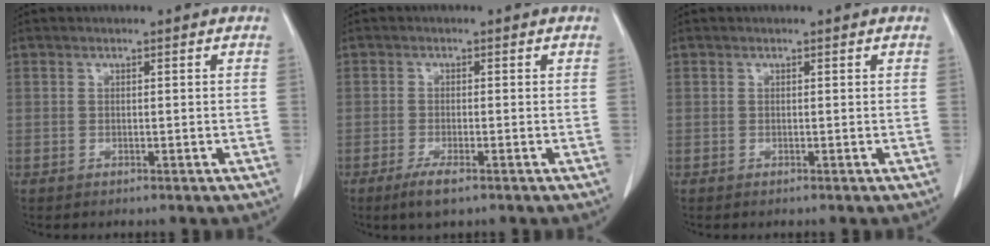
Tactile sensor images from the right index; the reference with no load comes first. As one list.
[{"total": 3.4, "force": [-2.1, 0.6, 2.6], "torque": [-0.049, -0.005, -0.037]}, {"total": 0.0}]